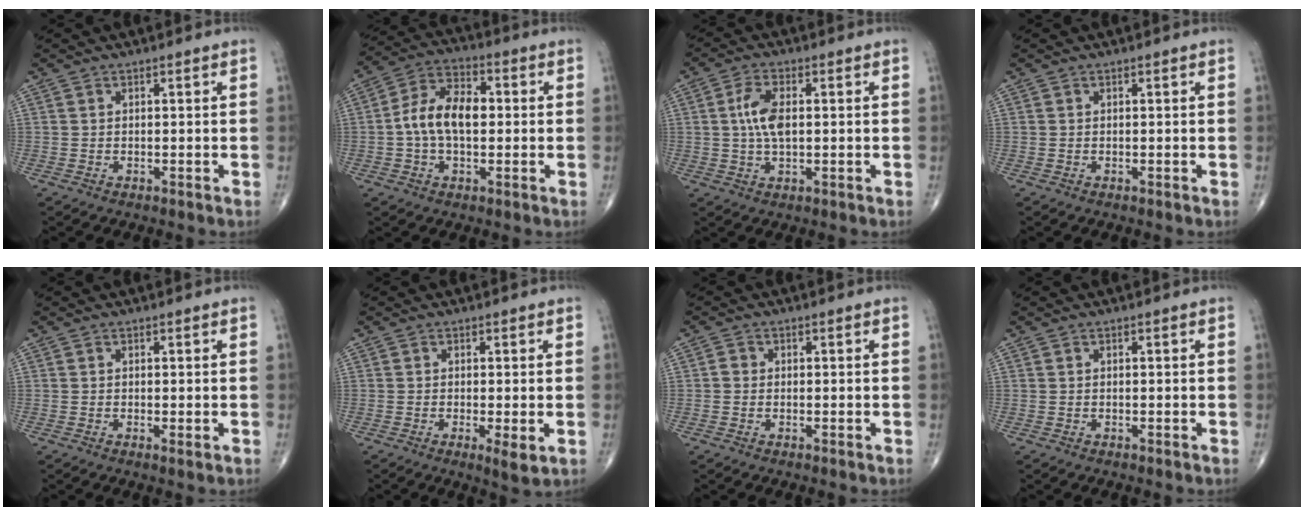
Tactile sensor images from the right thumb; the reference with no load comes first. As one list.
[{"total": 10.8, "force": [-0.1, 6.5, 8.6], "torque": [-0.155, 0.028, -0.010]}, {"total": 6.3, "force": [0.6, 3.0, 5.5], "torque": [-0.114, 0.005, 0.008]}, {"total": 0.0}, {"total": 0.8, "force": [0.0, 0.1, 0.8], "torque": [-0.016, -0.004, -0.001]}, {"total": 3.4, "force": [-0.7, 0.7, 3.3], "torque": [-0.060, -0.014, -0.013]}, {"total": 1.3, "force": [-0.1, 1.1, 0.5], "torque": [-0.003, 0.003, -0.005]}, {"total": 0.0}]